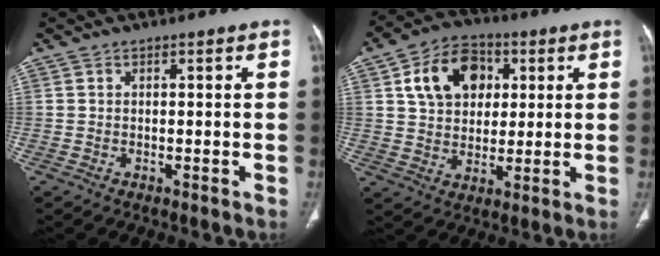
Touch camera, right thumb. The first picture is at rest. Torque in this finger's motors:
{"motor_torque": [0.01, 0.08, 0.55, 0.32, 0.08]}